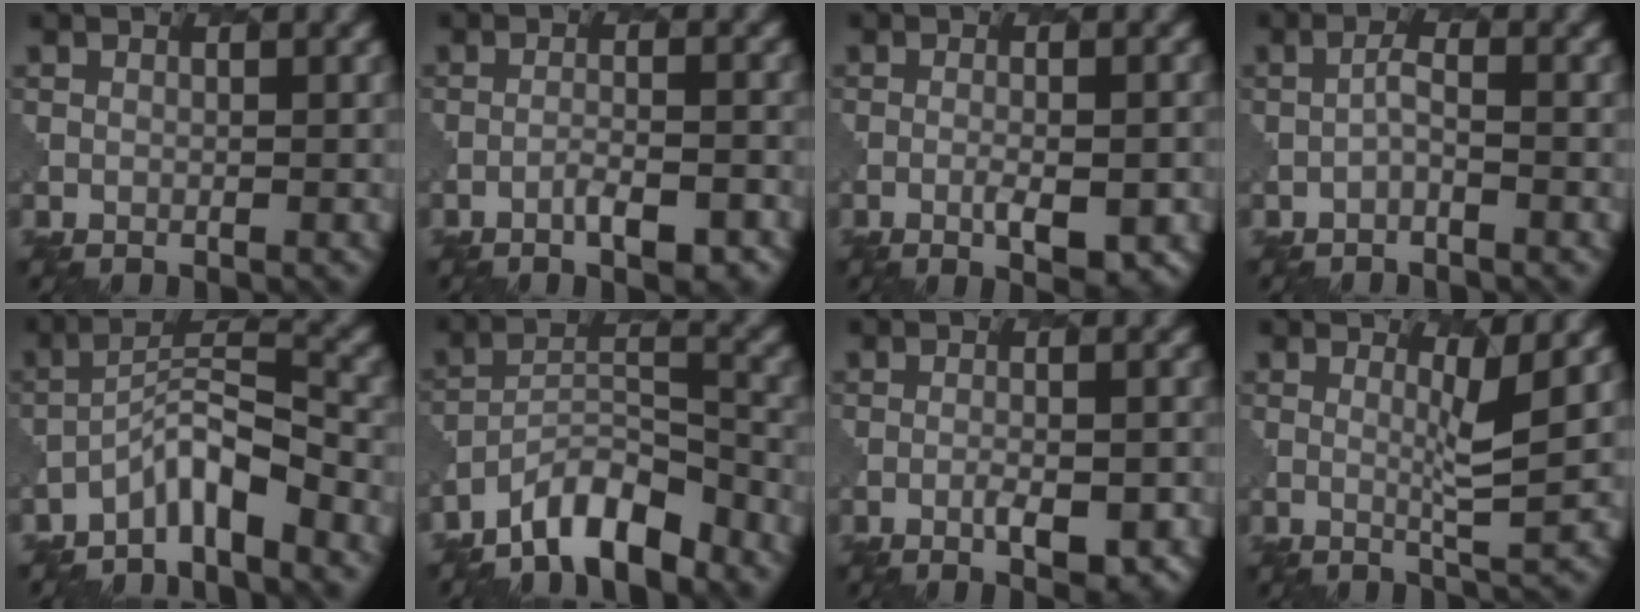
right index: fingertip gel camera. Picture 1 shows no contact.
{"total": 3.0, "force": [-1.7, 0.6, 2.3], "torque": [-0.043, 0.003, -0.028]}
{"total": 3.4, "force": [-1.1, 0.9, 3.1], "torque": [-0.054, -0.006, -0.011]}
{"total": 0.9, "force": [-0.5, 0.1, 0.8], "torque": [-0.018, 0.006, -0.009]}
{"total": 4.9, "force": [-3.5, 1.1, 3.1], "torque": [-0.054, 0.009, -0.068]}
{"total": 6.7, "force": [-5.4, 2.2, 3.3], "torque": [-0.045, 0.005, -0.097]}
{"total": 3.6, "force": [-1.5, 1.0, 3.2], "torque": [-0.057, -0.006, -0.015]}
{"total": 2.8, "force": [1.0, 0.3, 2.6], "torque": [-0.044, -0.005, 0.017]}